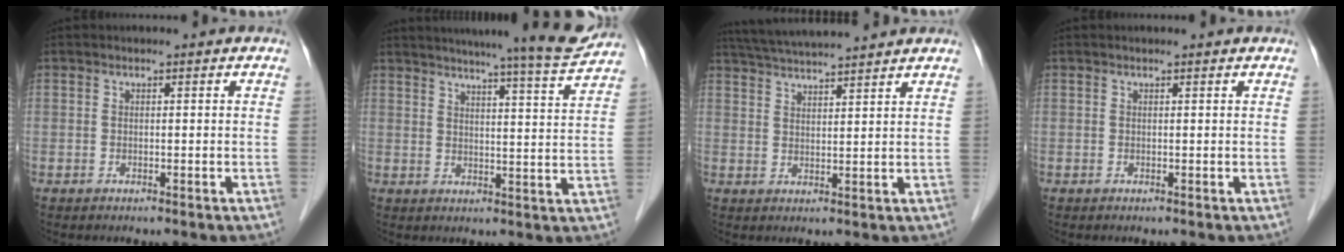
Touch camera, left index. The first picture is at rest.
{"total": 15.4, "force": [14.0, -0.7, 6.4], "torque": [-0.097, -0.036, 0.173]}
{"total": 10.6, "force": [9.8, -0.6, 4.1], "torque": [-0.080, 0.030, 0.151]}
{"total": 1.0, "force": [0.9, 0.0, 0.3], "torque": [-0.010, 0.005, 0.012]}